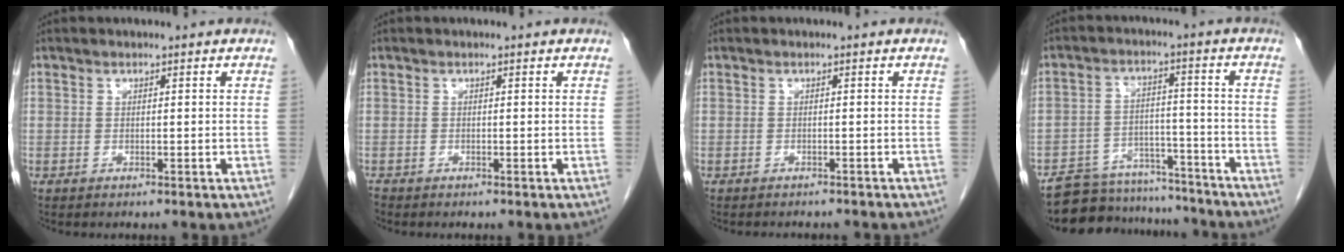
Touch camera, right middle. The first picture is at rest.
{"total": 0.6, "force": [-0.6, 0.2, 0.0], "torque": [-0.005, -0.001, -0.014]}
{"total": 4.8, "force": [-4.4, 1.1, 1.7], "torque": [-0.022, -0.006, -0.050]}
{"total": 12.8, "force": [-12.0, 4.4, 1.4], "torque": [-0.015, 0.030, -0.173]}